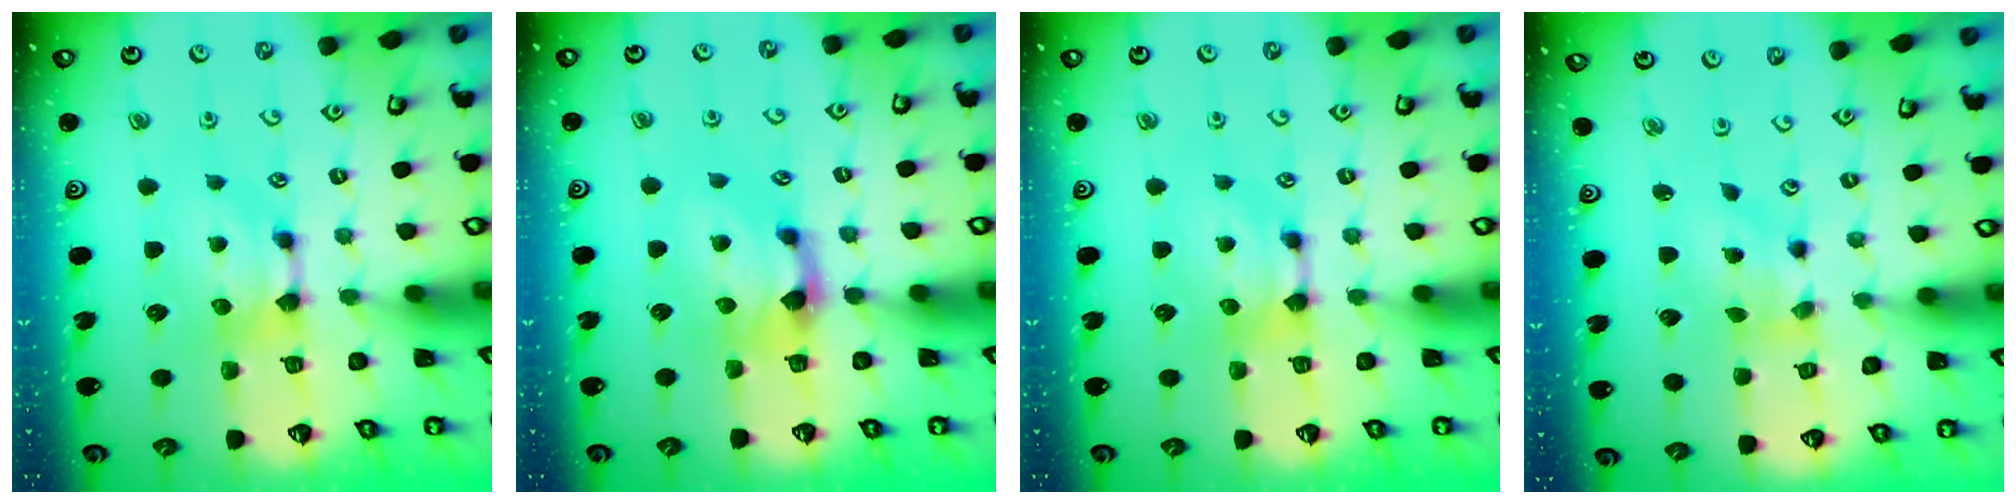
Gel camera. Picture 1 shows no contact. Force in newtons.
{"total": 1.2, "press": 0.5, "slide": 1.1}
{"total": 0.0}
{"total": 1.6, "press": 0.6, "slide": 1.5}